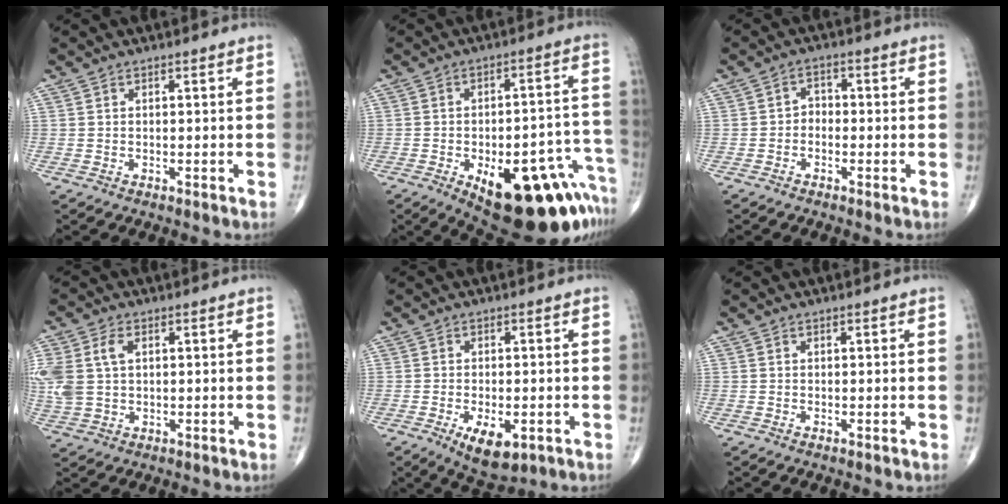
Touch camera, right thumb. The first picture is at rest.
{"total": 23.8, "force": [-11.7, 9.9, 18.1], "torque": [-0.144, 0.067, -0.144]}
{"total": 2.4, "force": [-0.9, 1.9, 1.2], "torque": [-0.001, 0.013, -0.026]}
{"total": 9.6, "force": [2.0, 6.3, 7.0], "torque": [-0.175, 0.010, 0.047]}
{"total": 7.4, "force": [-2.9, 3.5, 5.8], "torque": [-0.085, -0.004, -0.034]}
{"total": 0.0}